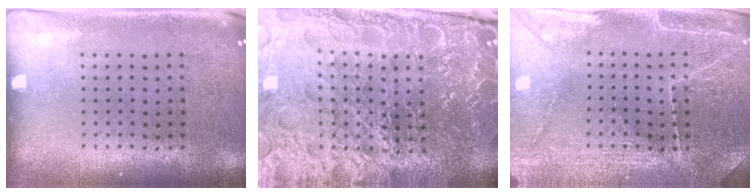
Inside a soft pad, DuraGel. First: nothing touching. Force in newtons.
{"total": 5.4, "press": 5.0, "slide": 1.9}
{"total": 3.4, "press": 3.3, "slide": 0.5}